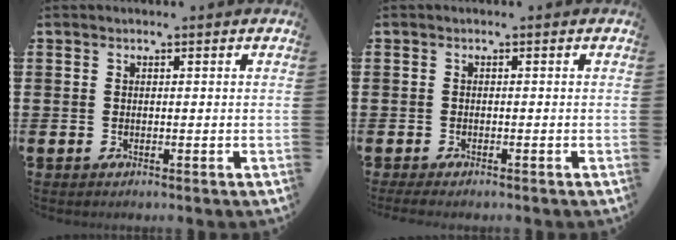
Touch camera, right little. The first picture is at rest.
{"total": 0.7, "force": [-0.5, 0.1, 0.4], "torque": [-0.008, -0.001, -0.011]}